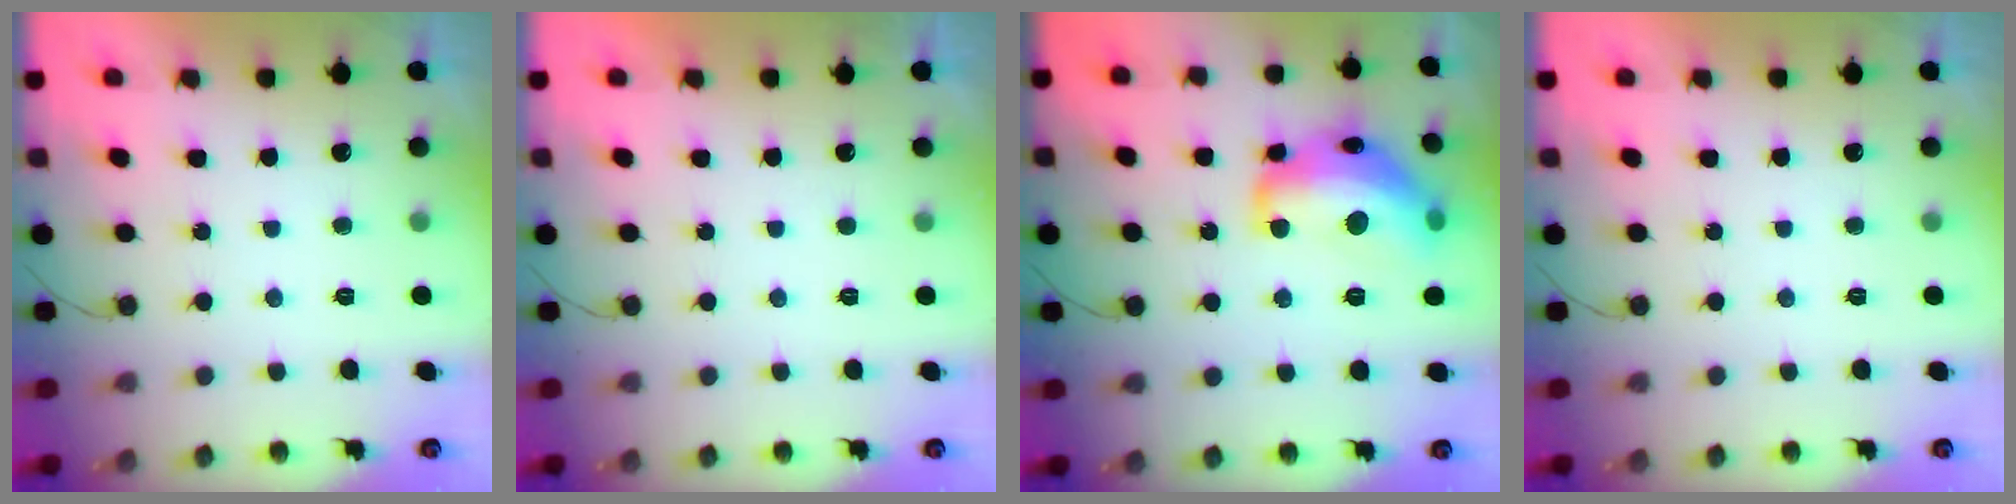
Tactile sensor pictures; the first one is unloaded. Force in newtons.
{"total": 0.0}
{"total": 20.3, "press": 20.3, "slide": 1.1}
{"total": 0.0}